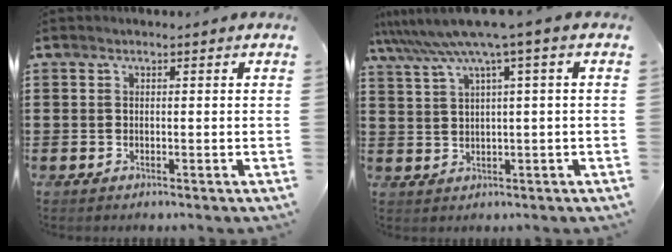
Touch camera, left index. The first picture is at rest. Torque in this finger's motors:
{"motor_torque": [1.78, -0.35, 0.99, 0.21]}